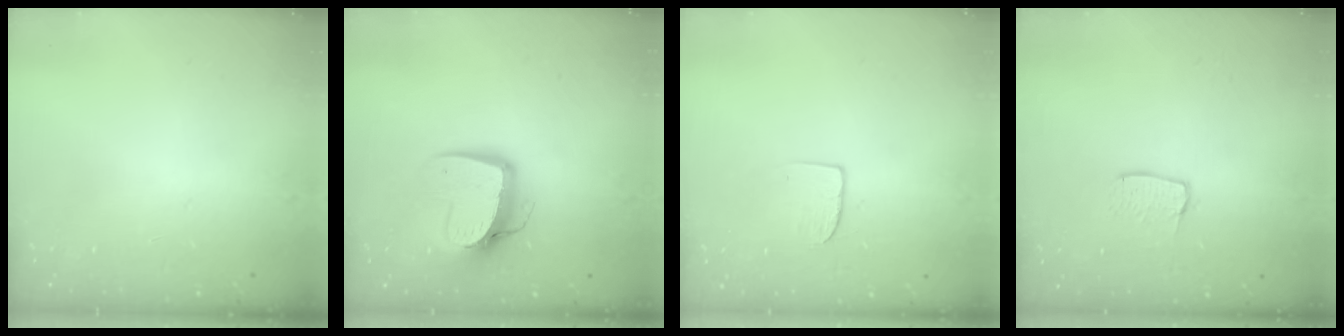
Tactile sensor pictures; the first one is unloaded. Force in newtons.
{"total": 12.2, "press": 12.1, "slide": 1.3}
{"total": 6.3, "press": 6.3, "slide": 0.6}
{"total": 5.5, "press": 5.5, "slide": 0.2}